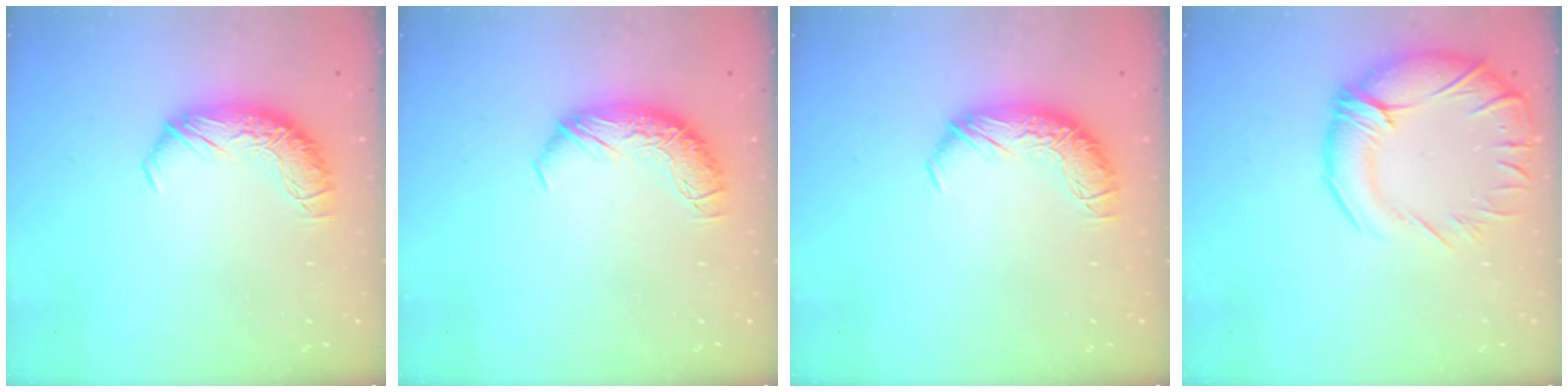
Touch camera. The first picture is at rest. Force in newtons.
{"total": 0.0}
{"total": 0.0}
{"total": 9.0, "press": 7.7, "slide": 4.6}